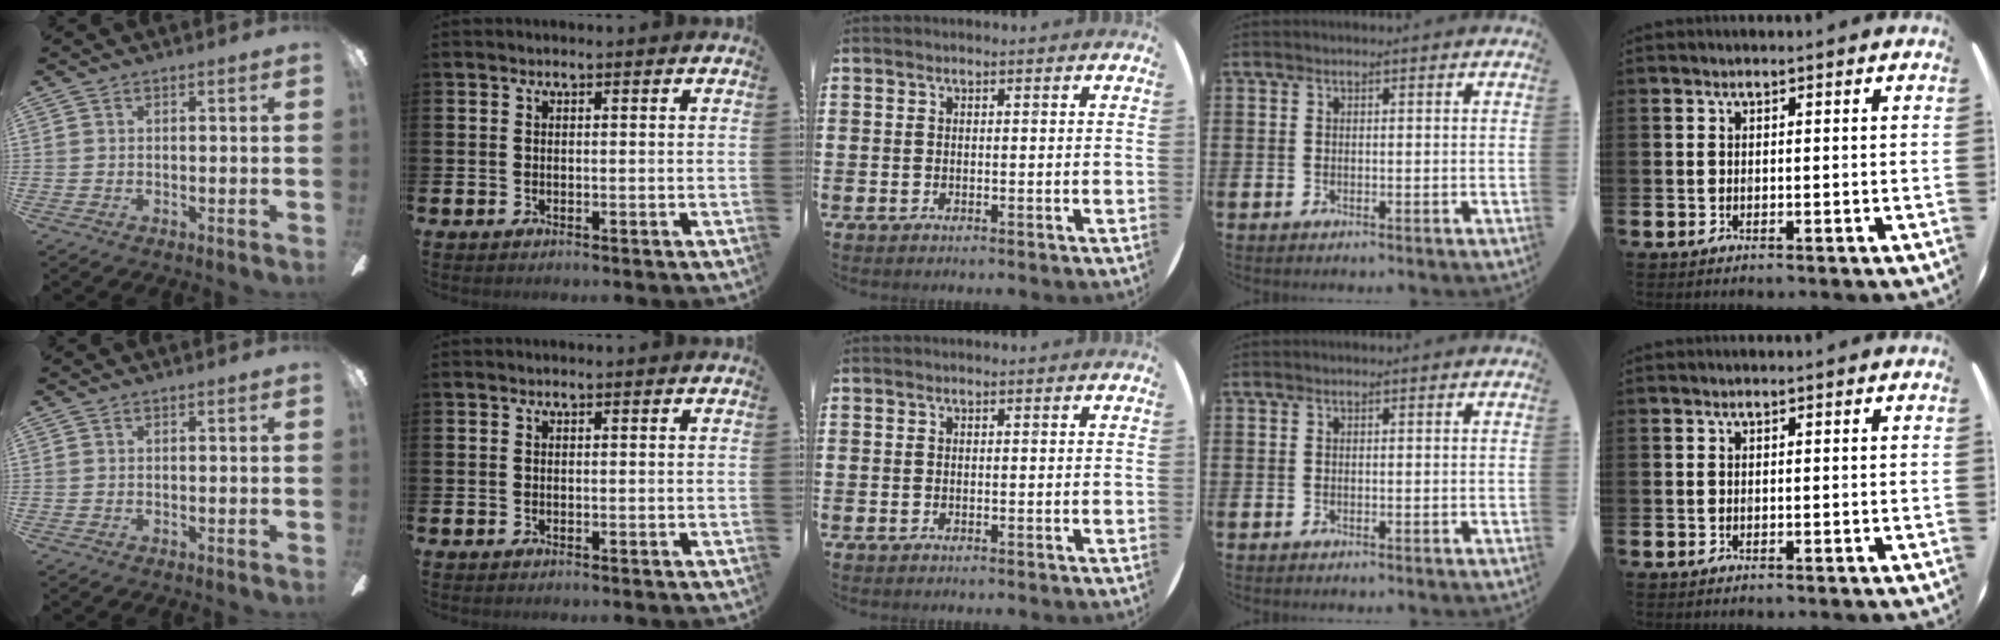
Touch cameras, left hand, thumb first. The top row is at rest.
{}